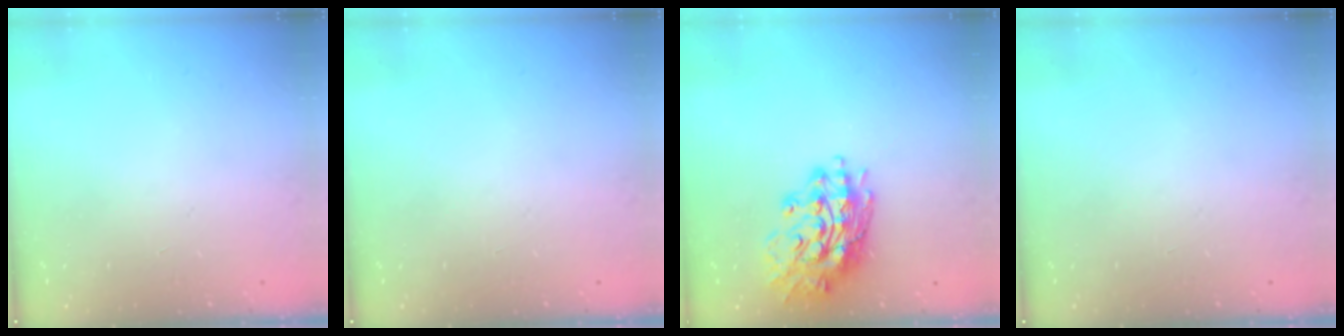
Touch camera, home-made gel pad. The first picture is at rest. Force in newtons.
{"total": 0.0}
{"total": 16.9, "press": 16.8, "slide": 1.2}
{"total": 0.0}